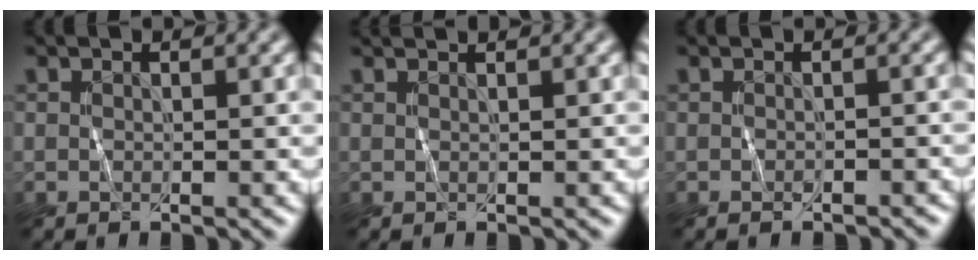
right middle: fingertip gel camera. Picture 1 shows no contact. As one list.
[{"total": 1.0, "force": [0.9, 0.0, 0.4], "torque": [-0.007, 0.000, 0.010]}, {"total": 1.0, "force": [-0.8, 0.0, 0.6], "torque": [-0.007, -0.002, -0.012]}]